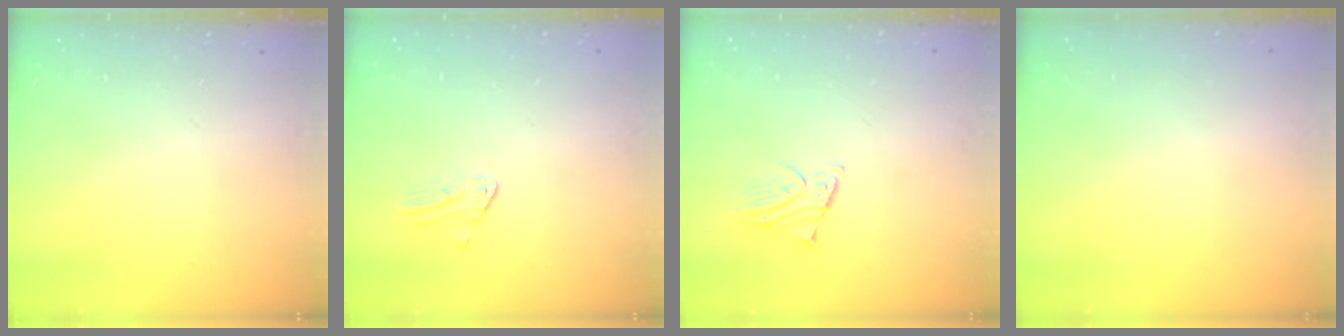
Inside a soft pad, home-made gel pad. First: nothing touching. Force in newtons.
{"total": 2.1, "press": 2.1, "slide": 0.2}
{"total": 2.0, "press": 2.0, "slide": 0.3}
{"total": 0.5, "press": 0.5, "slide": 0.1}